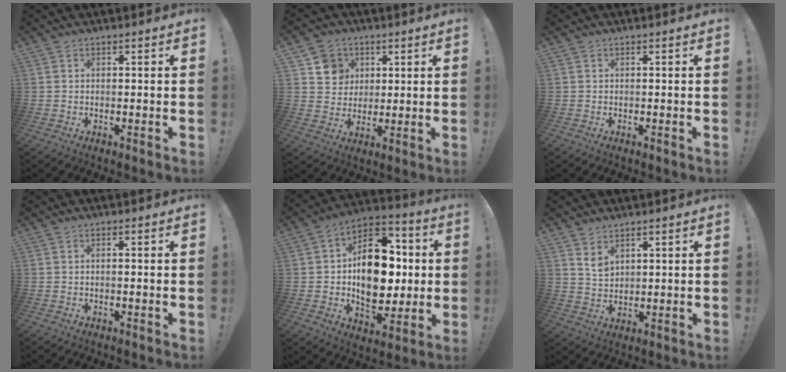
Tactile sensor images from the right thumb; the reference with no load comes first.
{"total": 8.8, "force": [3.7, 7.9, 1.3], "torque": [-0.012, -0.025, 0.077]}
{"total": 0.0}
{"total": 0.6, "force": [-0.4, -0.1, 0.4], "torque": [-0.011, 0.000, -0.006]}
{"total": 19.7, "force": [-0.1, 13.5, 14.3], "torque": [-0.198, 0.009, 0.007]}
{"total": 4.5, "force": [3.1, 2.5, 2.1], "torque": [-0.029, -0.021, 0.056]}